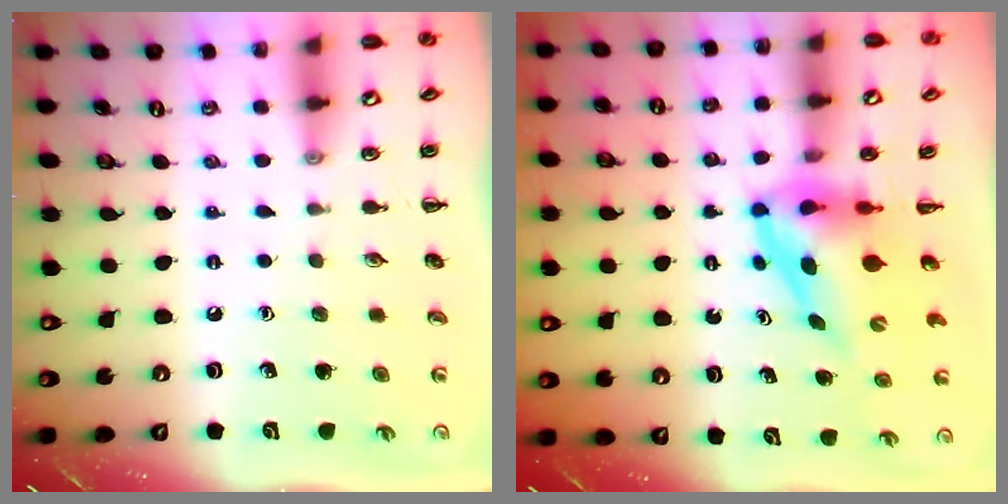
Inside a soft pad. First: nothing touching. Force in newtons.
{"total": 5.0, "press": 4.8, "slide": 1.3}